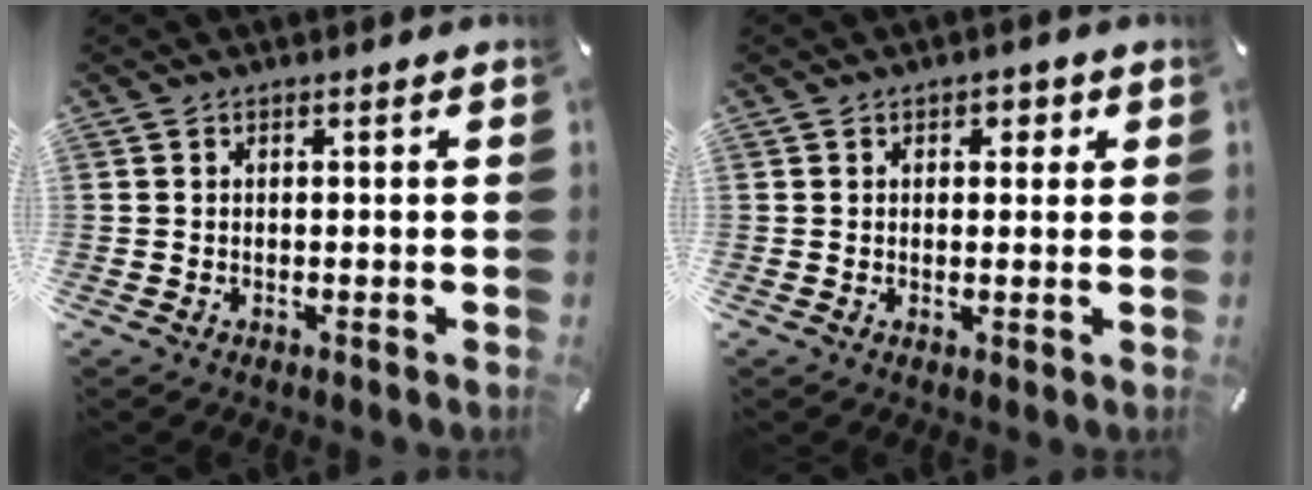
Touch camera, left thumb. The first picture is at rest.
{"total": 2.0, "force": [0.6, 1.7, 1.0], "torque": [-0.006, 0.000, 0.003]}